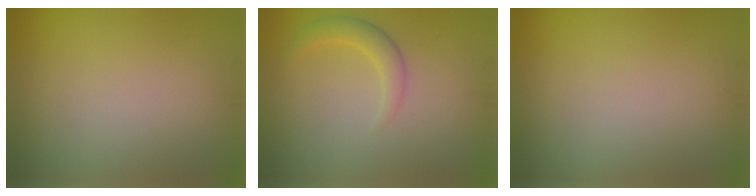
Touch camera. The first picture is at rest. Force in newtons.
{"total": 2.0, "press": 2.0, "slide": 0.2}
{"total": 0.0}